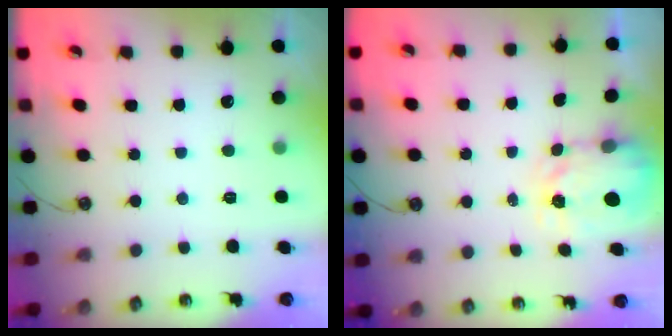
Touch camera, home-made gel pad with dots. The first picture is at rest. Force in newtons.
{"total": 3.4, "press": 3.4, "slide": 0.3}